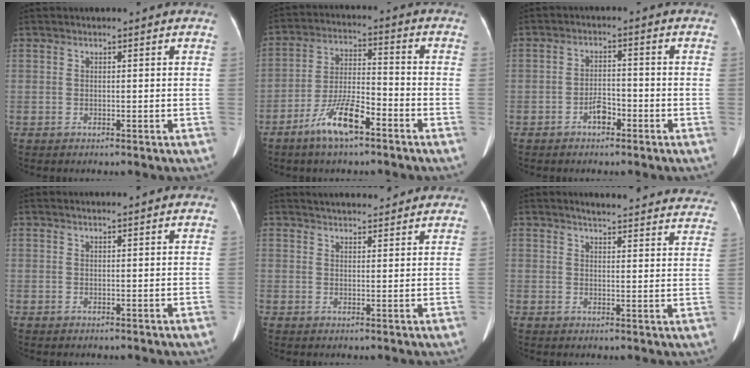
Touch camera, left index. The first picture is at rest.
{"total": 9.1, "force": [-5.7, 1.9, 6.8], "torque": [-0.140, -0.004, -0.107]}
{"total": 3.1, "force": [-1.9, 1.4, 2.0], "torque": [-0.036, 0.007, -0.035]}
{"total": 1.4, "force": [1.3, -0.1, 0.6], "torque": [-0.009, 0.013, 0.025]}
{"total": 7.9, "force": [7.3, 1.9, 2.3], "torque": [-0.029, 0.020, 0.095]}
{"total": 22.3, "force": [21.0, 3.6, 6.5], "torque": [-0.072, -0.050, 0.231]}